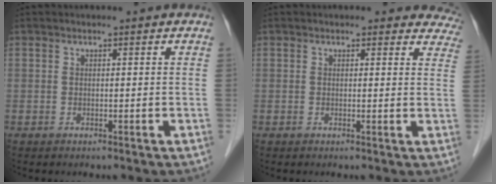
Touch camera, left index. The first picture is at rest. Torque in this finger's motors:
{"motor_torque": [1.16, -0.99, 0.22, 0.00]}